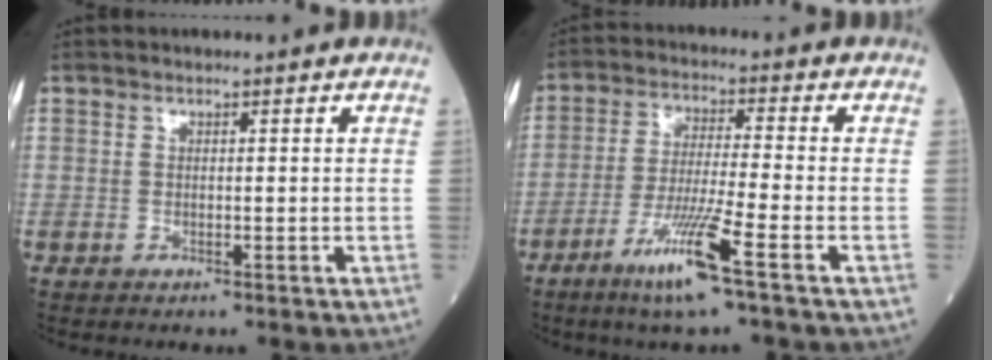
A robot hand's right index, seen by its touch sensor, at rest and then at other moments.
{"total": 9.5, "force": [-5.3, -0.8, 7.9], "torque": [-0.153, -0.021, -0.102]}